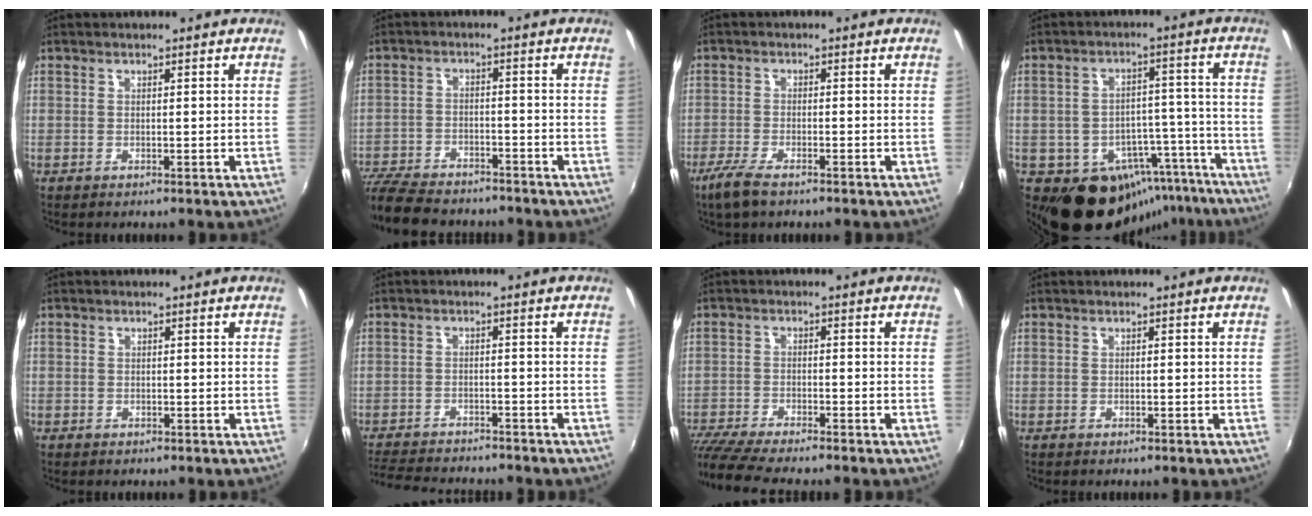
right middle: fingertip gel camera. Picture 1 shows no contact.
{"total": 15.0, "force": [-12.6, 5.2, 6.3], "torque": [-0.160, -0.024, -0.209]}
{"total": 5.2, "force": [-3.8, 1.2, 3.4], "torque": [-0.089, -0.015, -0.075]}
{"total": 15.9, "force": [-11.5, 10.0, 4.8], "torque": [-0.079, 0.044, -0.129]}
{"total": 1.4, "force": [-0.7, 1.2, 0.0], "torque": [-0.004, 0.006, -0.009]}
{"total": 12.1, "force": [-10.9, 2.9, 4.4], "torque": [-0.111, -0.015, -0.172]}
{"total": 10.1, "force": [-9.0, 0.6, 4.5], "torque": [-0.116, -0.035, -0.162]}
{"total": 0.0}